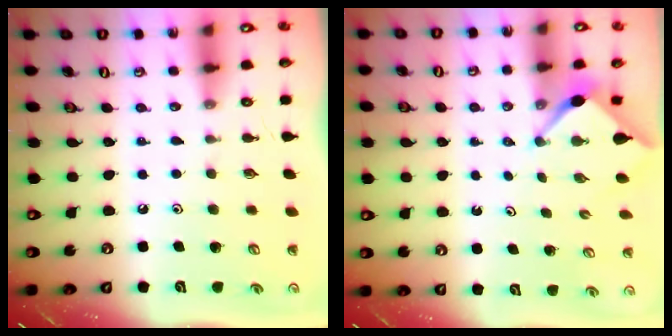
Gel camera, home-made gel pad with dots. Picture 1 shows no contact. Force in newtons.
{"total": 2.7, "press": 2.7, "slide": 0.3}